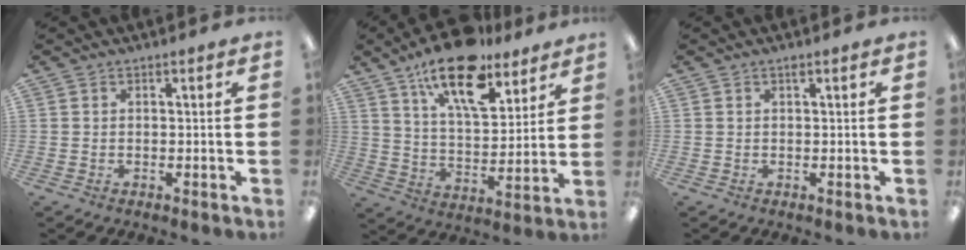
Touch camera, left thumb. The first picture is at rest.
{"total": 18.7, "force": [13.1, 7.6, 11.0], "torque": [-0.180, -0.066, 0.220]}
{"total": 0.7, "force": [0.5, 0.1, 0.4], "torque": [-0.012, 0.002, 0.009]}